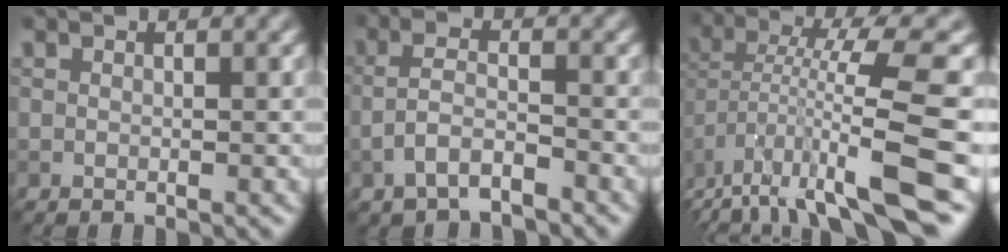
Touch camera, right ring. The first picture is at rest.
{"total": 3.3, "force": [-2.0, 1.1, 2.4], "torque": [-0.051, 0.007, -0.047]}
{"total": 8.2, "force": [-3.6, 1.8, 7.1], "torque": [-0.122, 0.008, -0.066]}